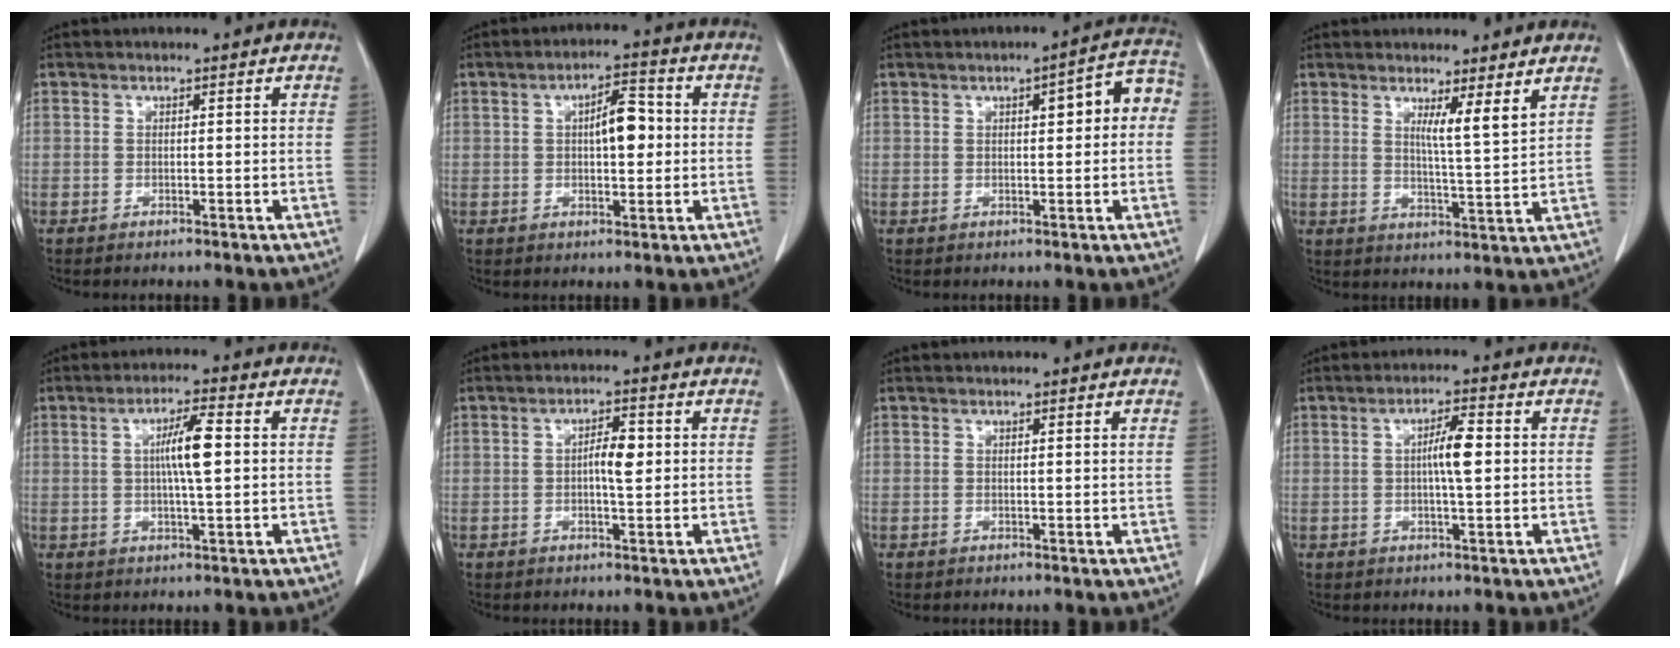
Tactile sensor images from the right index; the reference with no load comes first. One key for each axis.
{"total": 6.2, "fx": 0.7, "fy": 2.2, "fz": 5.7, "tx": -0.091, "ty": 0.012, "tz": 0.010}
{"total": 6.4, "fx": 1.1, "fy": 1.8, "fz": 6.1, "tx": -0.070, "ty": 0.029, "tz": 0.008}
{"total": 4.7, "fx": 3.0, "fy": -0.5, "fz": 3.6, "tx": -0.062, "ty": -0.018, "tz": 0.051}
{"total": 6.4, "fx": 0.9, "fy": 0.4, "fz": 6.3, "tx": -0.110, "ty": 0.002, "tz": 0.014}
{"total": 3.8, "fx": 0.3, "fy": 0.9, "fz": 3.7, "tx": -0.063, "ty": 0.003, "tz": 0.003}
{"total": 0.7, "fx": 0.6, "fy": -0.2, "fz": 0.4, "tx": -0.012, "ty": -0.005, "tz": 0.009}
{"total": 4.8, "fx": 0.5, "fy": 0.5, "fz": 4.8, "tx": -0.083, "ty": 0.003, "tz": 0.006}